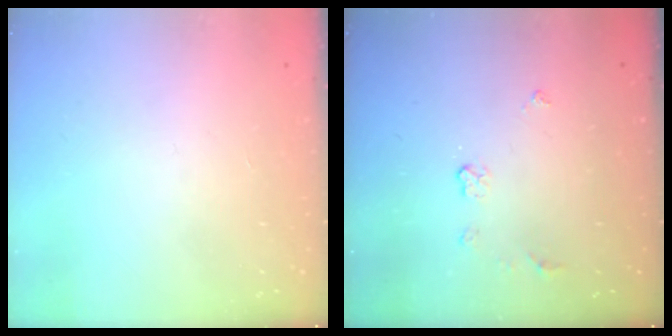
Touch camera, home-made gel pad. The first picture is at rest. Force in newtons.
{"total": 3.7, "press": 3.6, "slide": 0.5}